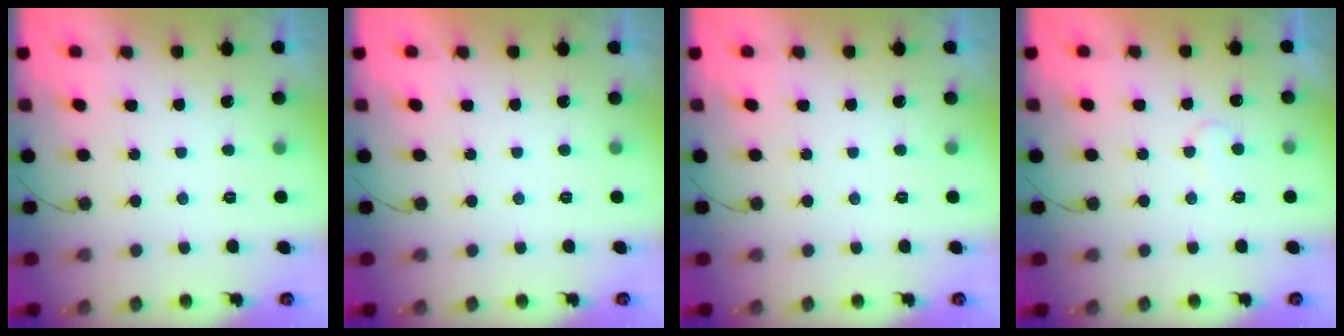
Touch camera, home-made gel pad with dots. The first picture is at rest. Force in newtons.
{"total": 1.8, "press": 1.8, "slide": 0.1}
{"total": 0.0}
{"total": 4.6, "press": 4.6, "slide": 0.3}